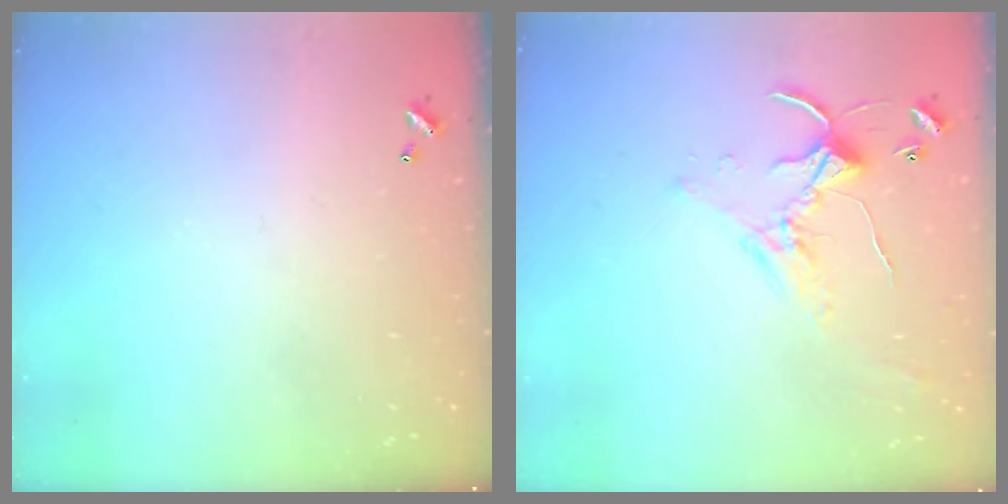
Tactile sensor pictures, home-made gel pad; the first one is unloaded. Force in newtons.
{"total": 1.9, "press": 1.9, "slide": 0.6}